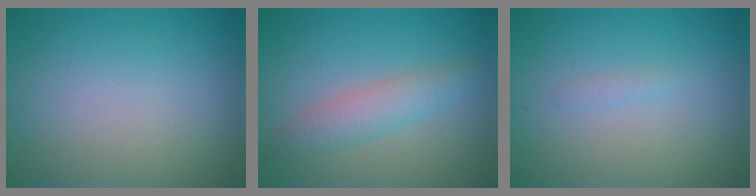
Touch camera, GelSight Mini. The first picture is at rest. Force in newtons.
{"total": 3.0, "press": 3.0, "slide": 0.0}
{"total": 0.6, "press": 0.6, "slide": 0.1}